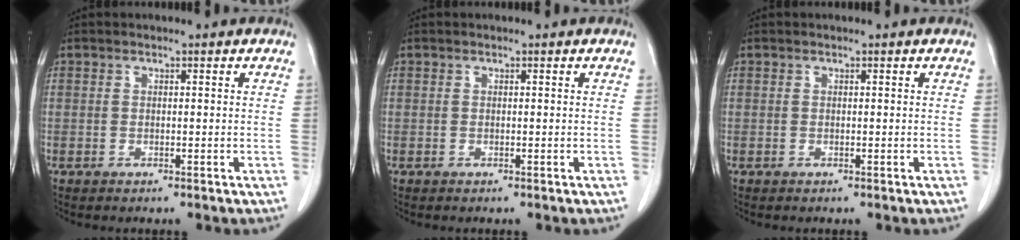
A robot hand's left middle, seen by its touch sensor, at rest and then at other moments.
{"total": 0.0}
{"total": 0.0}